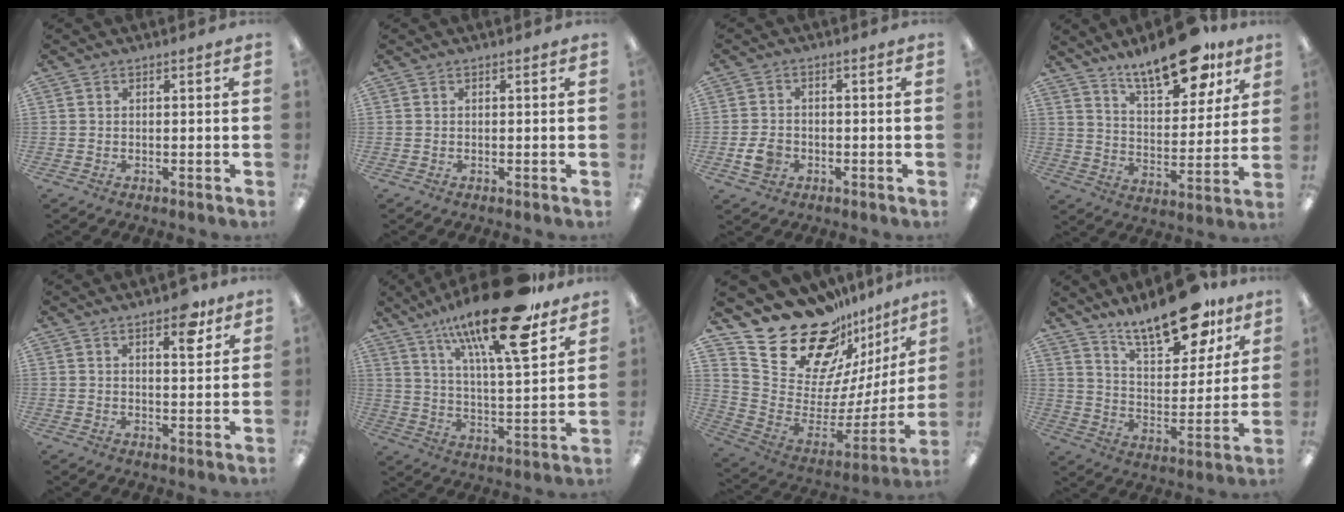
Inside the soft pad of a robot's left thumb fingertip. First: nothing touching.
{"total": 0.0}
{"total": 4.6, "force": [-1.6, 3.6, 2.4], "torque": [-0.034, 0.004, -0.027]}
{"total": 17.8, "force": [13.4, 6.5, 9.8], "torque": [-0.147, -0.076, 0.225]}
{"total": 6.7, "force": [4.7, 2.7, 4.0], "torque": [-0.033, -0.028, 0.073]}
{"total": 23.1, "force": [15.7, 6.1, 15.9], "torque": [-0.251, -0.094, 0.252]}
{"total": 24.0, "force": [18.9, 11.3, 9.5], "torque": [-0.160, -0.149, 0.357]}
{"total": 18.7, "force": [14.7, 6.7, 9.3], "torque": [-0.145, -0.094, 0.251]}